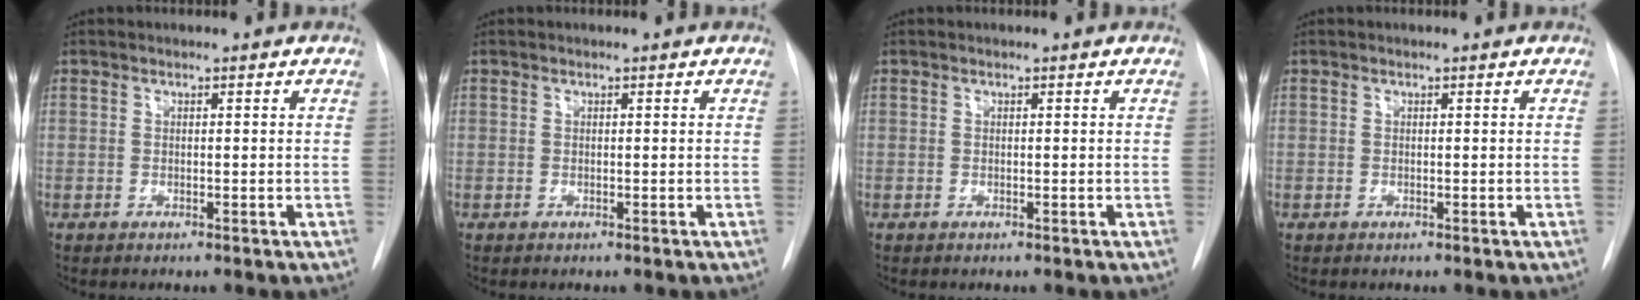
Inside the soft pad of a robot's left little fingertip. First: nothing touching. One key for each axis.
{"total": 0.0}
{"total": 0.0}
{"total": 0.0}